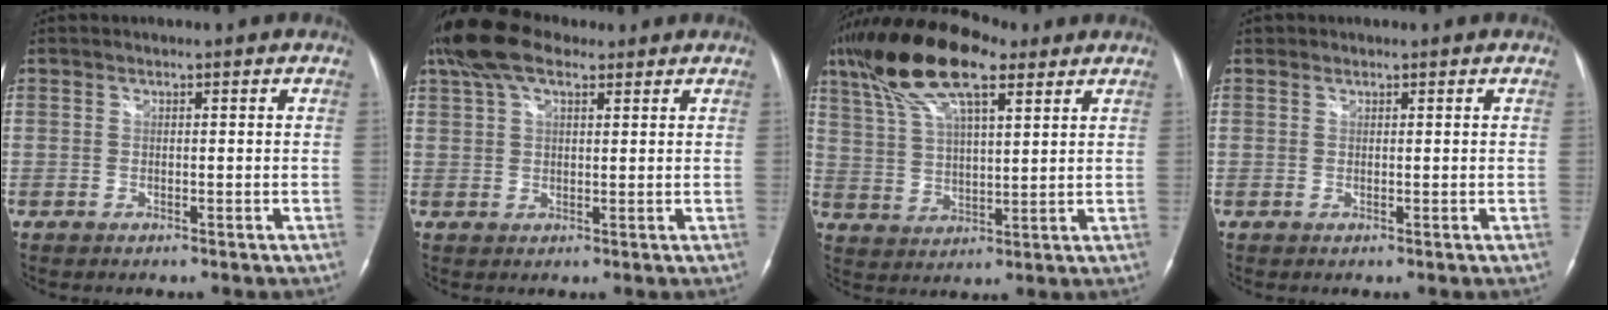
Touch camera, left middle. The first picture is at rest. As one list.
[{"total": 8.5, "force": [5.7, 3.5, 5.2], "torque": [-0.112, 0.037, 0.106]}, {"total": 15.8, "force": [9.8, 4.9, 11.4], "torque": [-0.228, 0.039, 0.182]}, {"total": 0.6, "force": [0.4, 0.4, 0.0], "torque": [0.000, 0.001, 0.005]}]